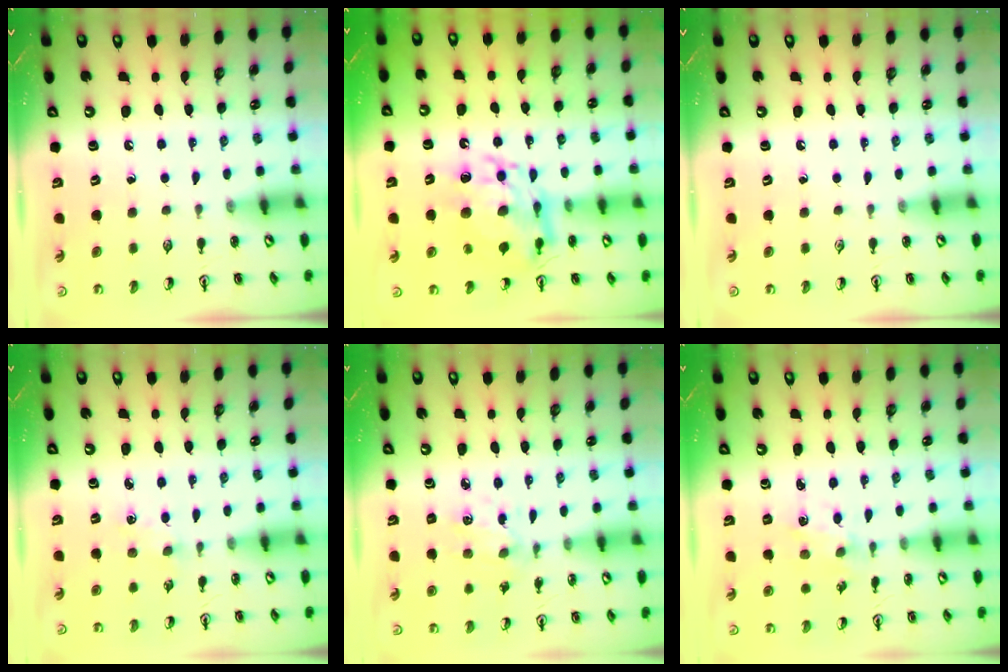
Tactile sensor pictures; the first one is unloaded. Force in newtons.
{"total": 13.5, "press": 13.4, "slide": 1.4}
{"total": 0.0}
{"total": 1.3, "press": 1.3, "slide": 0.2}
{"total": 2.1, "press": 2.1, "slide": 0.4}
{"total": 1.5, "press": 1.5, "slide": 0.1}